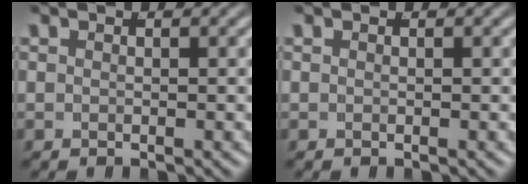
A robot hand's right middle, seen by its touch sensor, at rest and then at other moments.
{"total": 0.0}